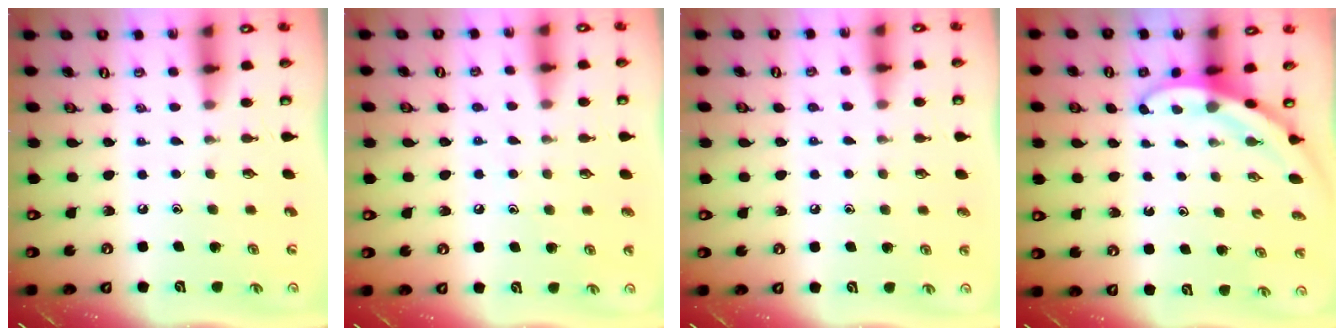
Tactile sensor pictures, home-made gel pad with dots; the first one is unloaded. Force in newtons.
{"total": 5.8, "press": 5.8, "slide": 0.6}
{"total": 4.2, "press": 4.2, "slide": 0.6}
{"total": 3.1, "press": 3.1, "slide": 0.1}